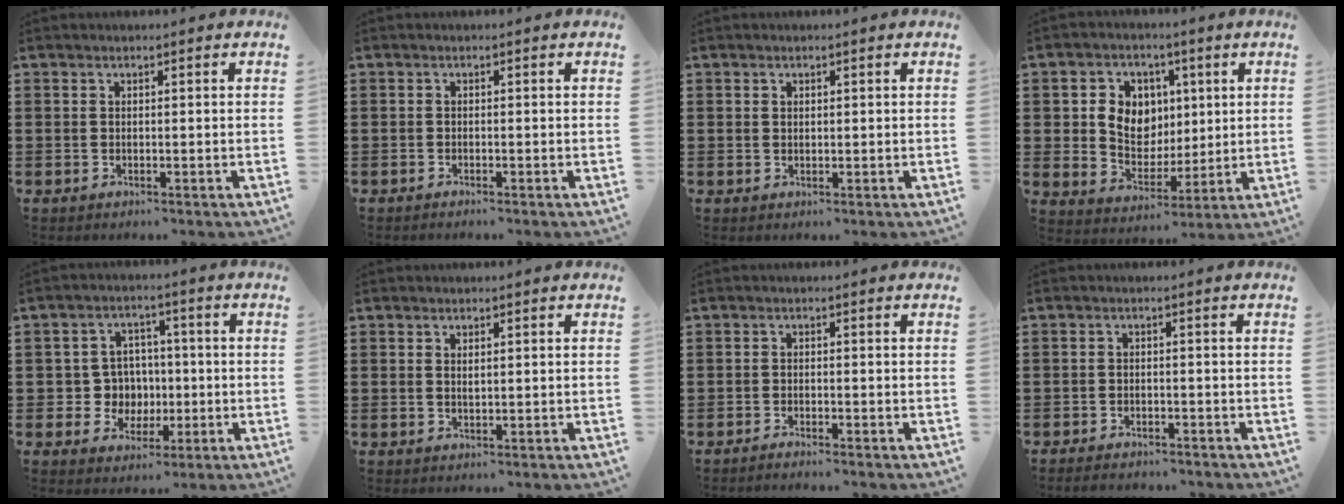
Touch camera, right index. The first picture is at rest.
{"total": 0.5, "force": [-0.5, -0.1, 0.1], "torque": [-0.003, -0.003, -0.010]}
{"total": 0.6, "force": [0.4, 0.4, 0.2], "torque": [-0.005, 0.002, 0.009]}
{"total": 7.6, "force": [1.4, 6.7, 3.2], "torque": [-0.076, 0.016, 0.023]}
{"total": 5.6, "force": [-0.3, 5.4, 1.5], "torque": [-0.043, 0.013, -0.006]}
{"total": 1.0, "force": [0.4, 0.4, 0.8], "torque": [-0.016, 0.004, 0.007]}
{"total": 1.1, "force": [-1.1, -0.2, 0.1], "torque": [-0.003, -0.001, -0.021]}
{"total": 1.7, "force": [-1.7, 0.2, 0.0], "torque": [-0.006, 0.001, -0.036]}